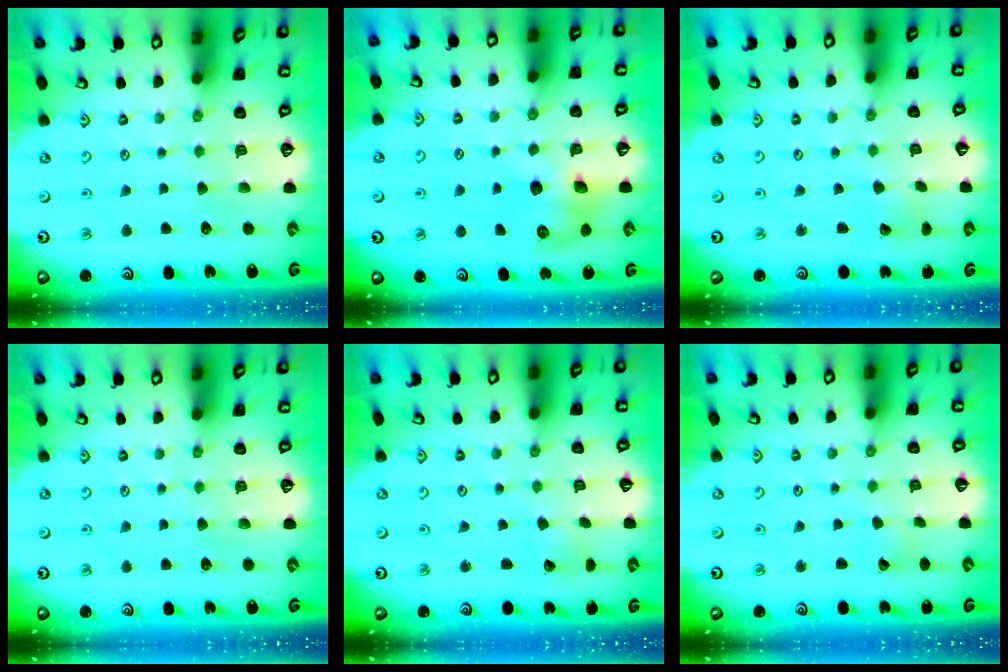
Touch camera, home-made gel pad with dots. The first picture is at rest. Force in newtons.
{"total": 7.5, "press": 7.5, "slide": 0.3}
{"total": 2.1, "press": 2.1, "slide": 0.3}
{"total": 0.0}
{"total": 1.5, "press": 1.5, "slide": 0.2}
{"total": 1.4, "press": 1.4, "slide": 0.0}